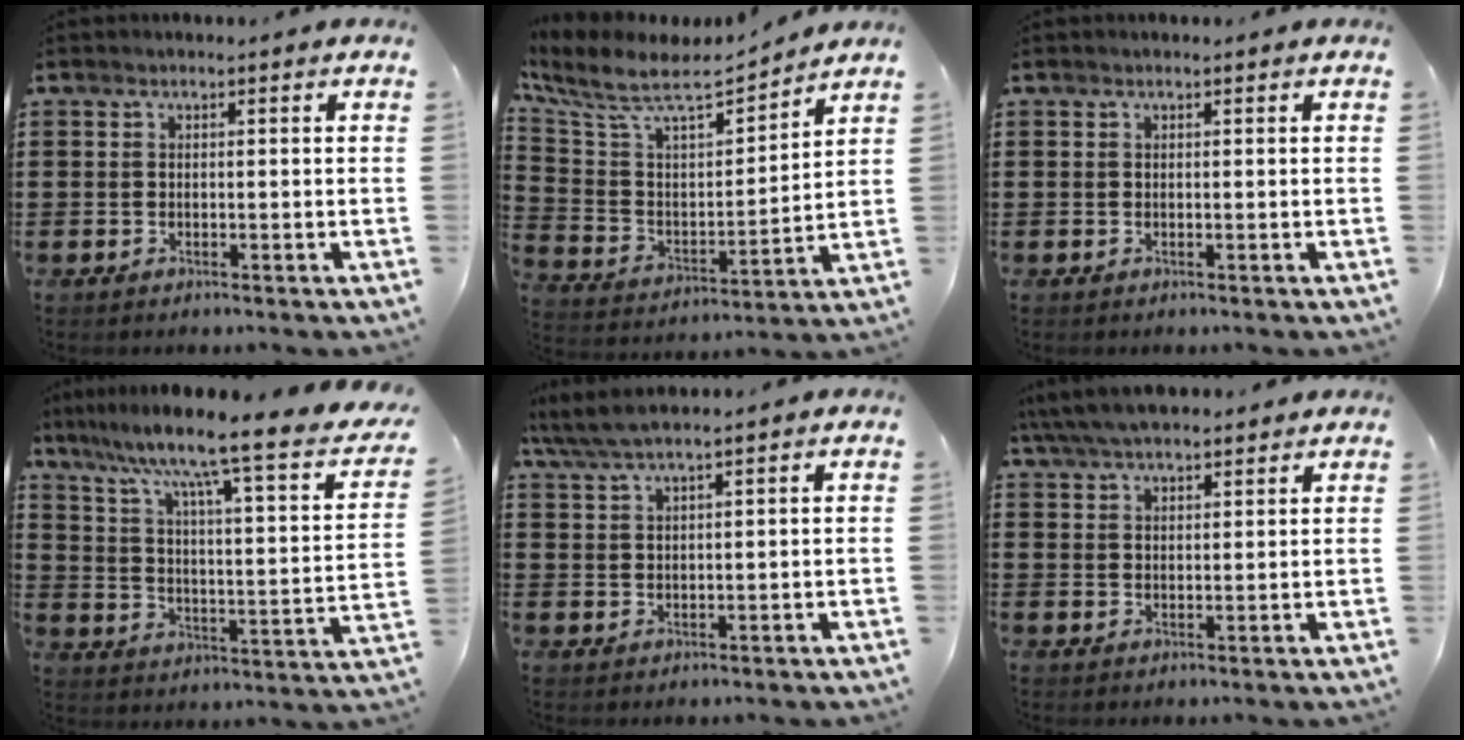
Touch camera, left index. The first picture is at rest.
{"total": 8.0, "force": [6.6, 1.9, 4.0], "torque": [-0.109, -0.045, 0.108]}
{"total": 0.0}
{"total": 8.2, "force": [6.2, -0.3, 5.3], "torque": [-0.119, -0.062, 0.087]}
{"total": 3.6, "force": [2.8, 0.1, 2.2], "torque": [-0.050, -0.001, 0.052]}
{"total": 5.4, "force": [4.9, 0.9, 2.2], "torque": [-0.057, -0.007, 0.091]}